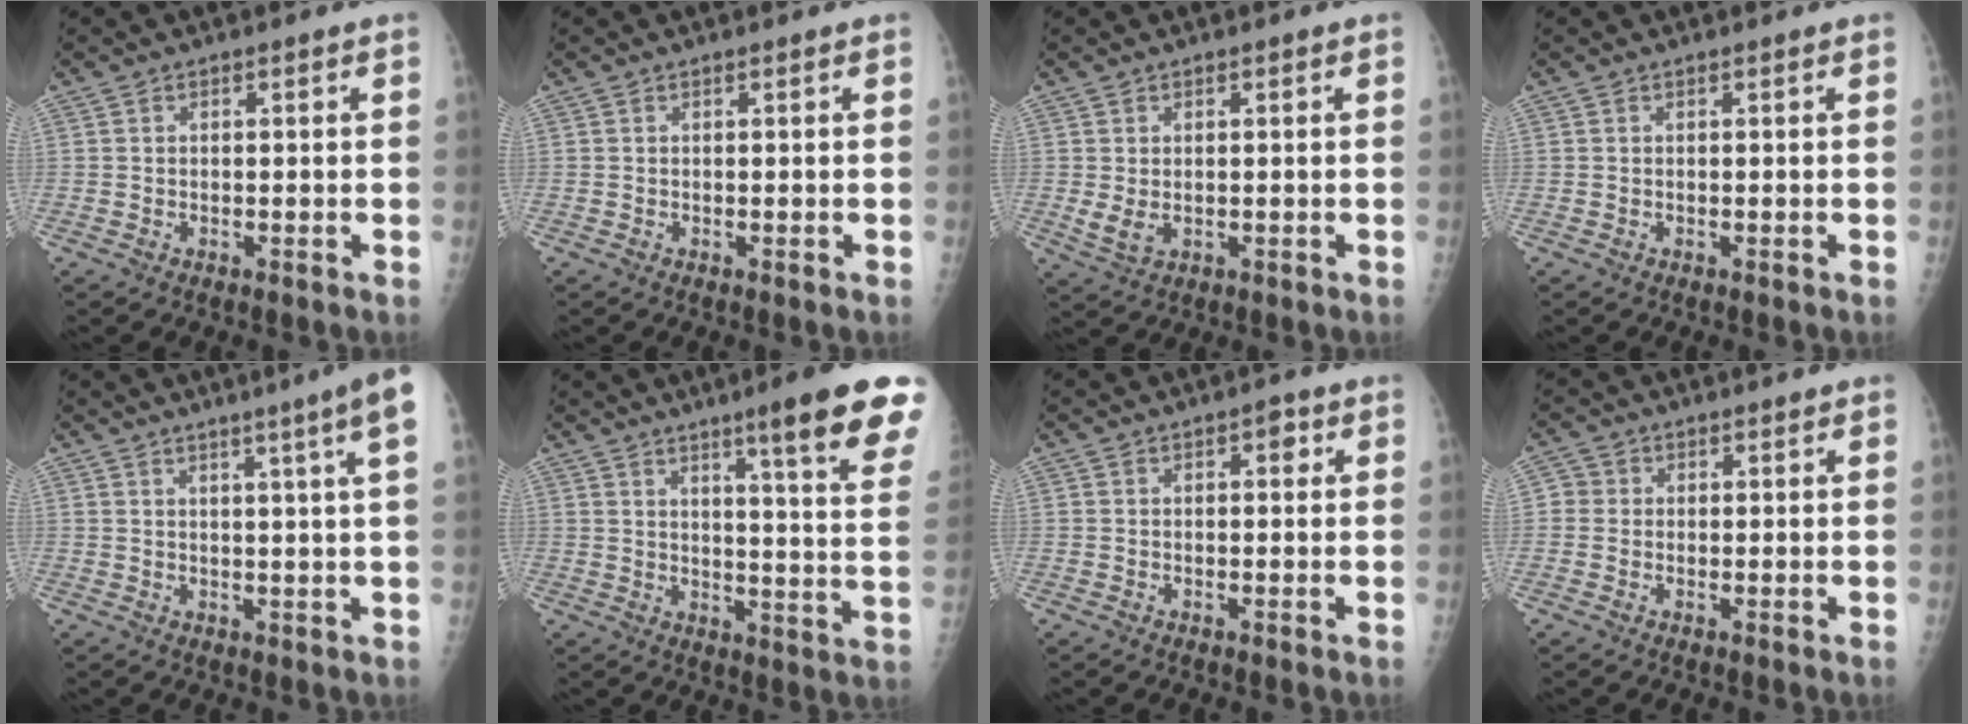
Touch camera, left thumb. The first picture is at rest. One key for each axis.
{"total": 0.0}
{"total": 3.3, "fx": -0.2, "fy": 2.1, "fz": 2.5, "tx": -0.054, "ty": -0.003, "tz": 0.002}
{"total": 0.0}
{"total": 8.2, "fx": 4.4, "fy": -1.1, "fz": 6.8, "tx": -0.089, "ty": -0.007, "tz": 0.048}
{"total": 17.2, "fx": 11.1, "fy": 1.3, "fz": 13.1, "tx": -0.147, "ty": -0.055, "tz": 0.137}
{"total": 1.8, "fx": 0.6, "fy": 1.0, "fz": 1.4, "tx": -0.007, "ty": 0.004, "tz": 0.003}
{"total": 2.3, "fx": 0.3, "fy": 2.2, "fz": 0.6, "tx": 0.007, "ty": 0.003, "tz": 0.000}